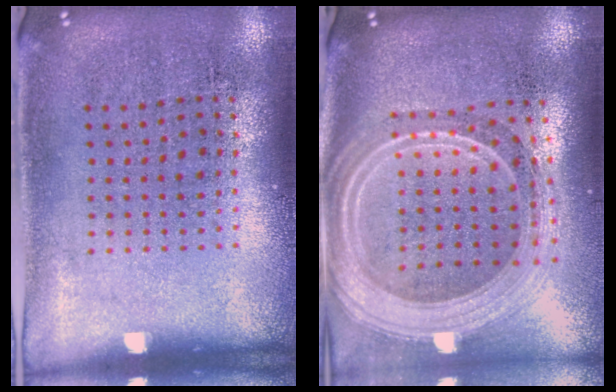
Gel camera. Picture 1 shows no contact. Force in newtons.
{"total": 2.7, "press": 2.2, "slide": 1.6}